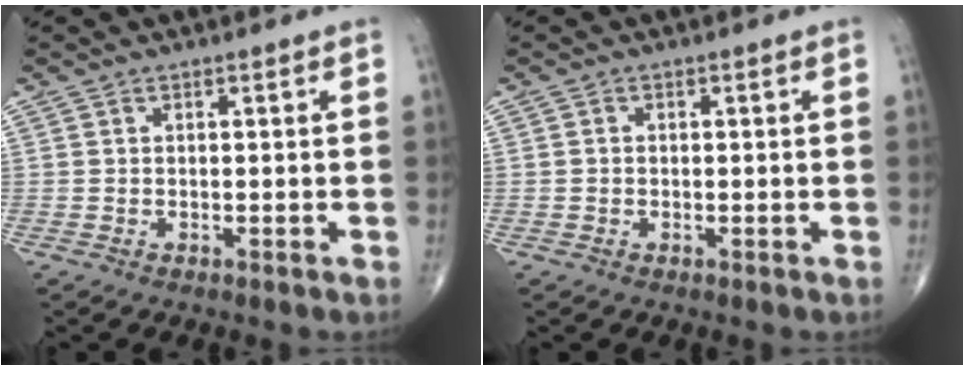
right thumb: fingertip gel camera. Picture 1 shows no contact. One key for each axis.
{"total": 0.7, "fx": -0.1, "fy": 0.6, "fz": 0.3, "tx": -0.004, "ty": 0.002, "tz": -0.002}